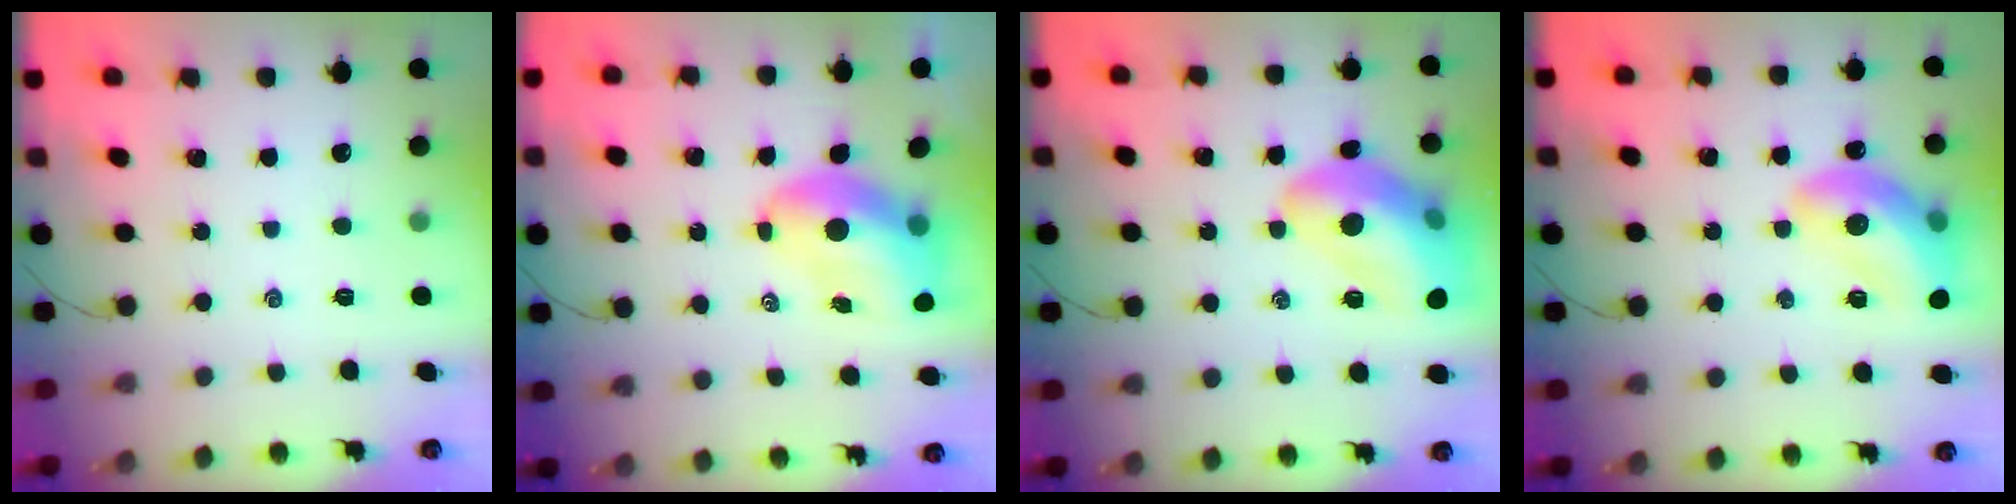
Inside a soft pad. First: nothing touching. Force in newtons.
{"total": 8.8, "press": 8.5, "slide": 2.4}
{"total": 19.4, "press": 19.2, "slide": 3.1}
{"total": 16.3, "press": 16.2, "slide": 2.1}